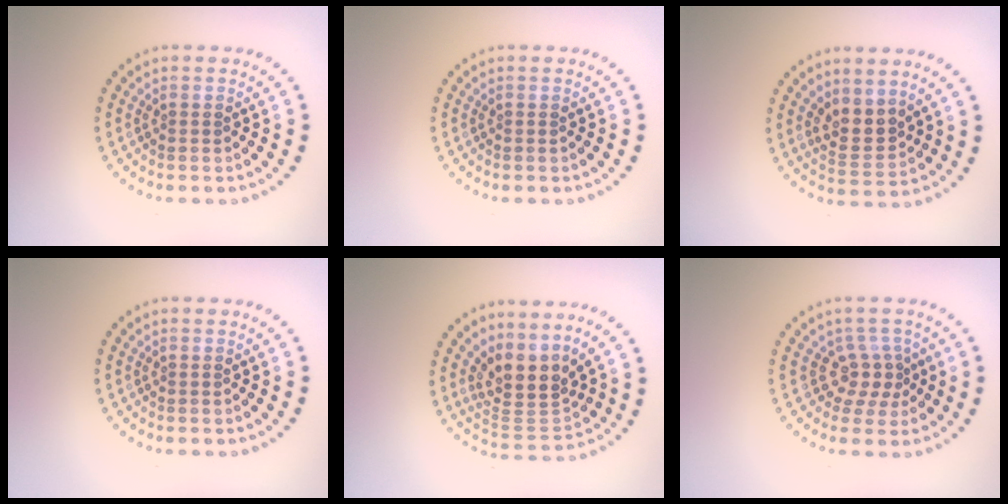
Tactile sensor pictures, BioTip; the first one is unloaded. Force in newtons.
{"total": 0.0}
{"total": 2.8, "press": 2.5, "slide": 1.3}
{"total": 0.0}
{"total": 4.3, "press": 3.2, "slide": 2.9}
{"total": 2.6, "press": 1.8, "slide": 1.9}